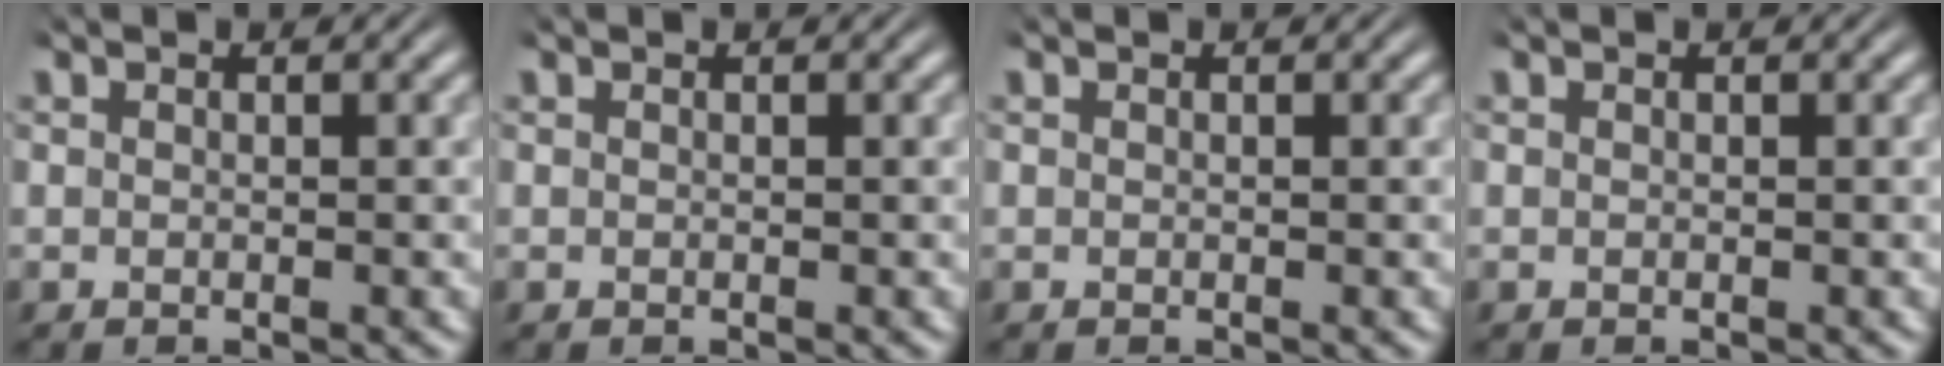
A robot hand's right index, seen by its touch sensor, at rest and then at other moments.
{"total": 0.0}
{"total": 0.0}
{"total": 0.0}